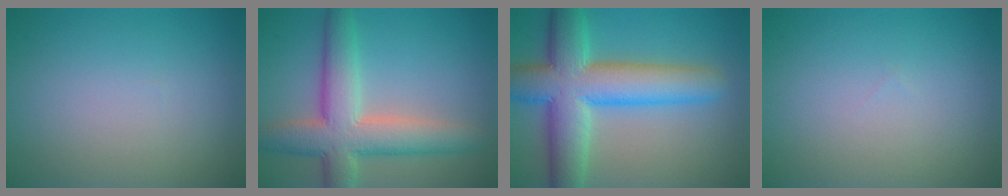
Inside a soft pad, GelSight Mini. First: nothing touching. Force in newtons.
{"total": 7.5, "press": 7.5, "slide": 0.5}
{"total": 10.0, "press": 10.0, "slide": 0.5}
{"total": 0.0}